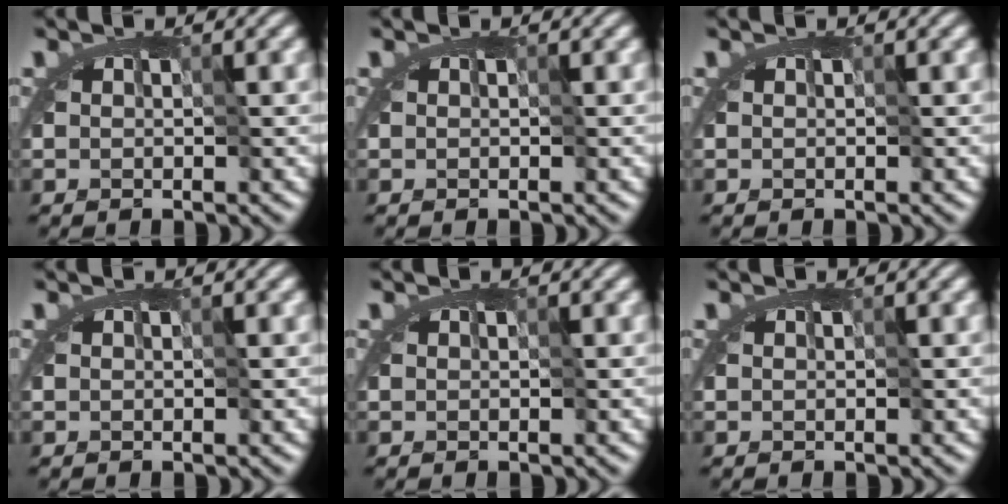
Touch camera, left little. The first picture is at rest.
{"total": 0.0}
{"total": 0.0}
{"total": 0.0}
{"total": 0.0}
{"total": 0.0}